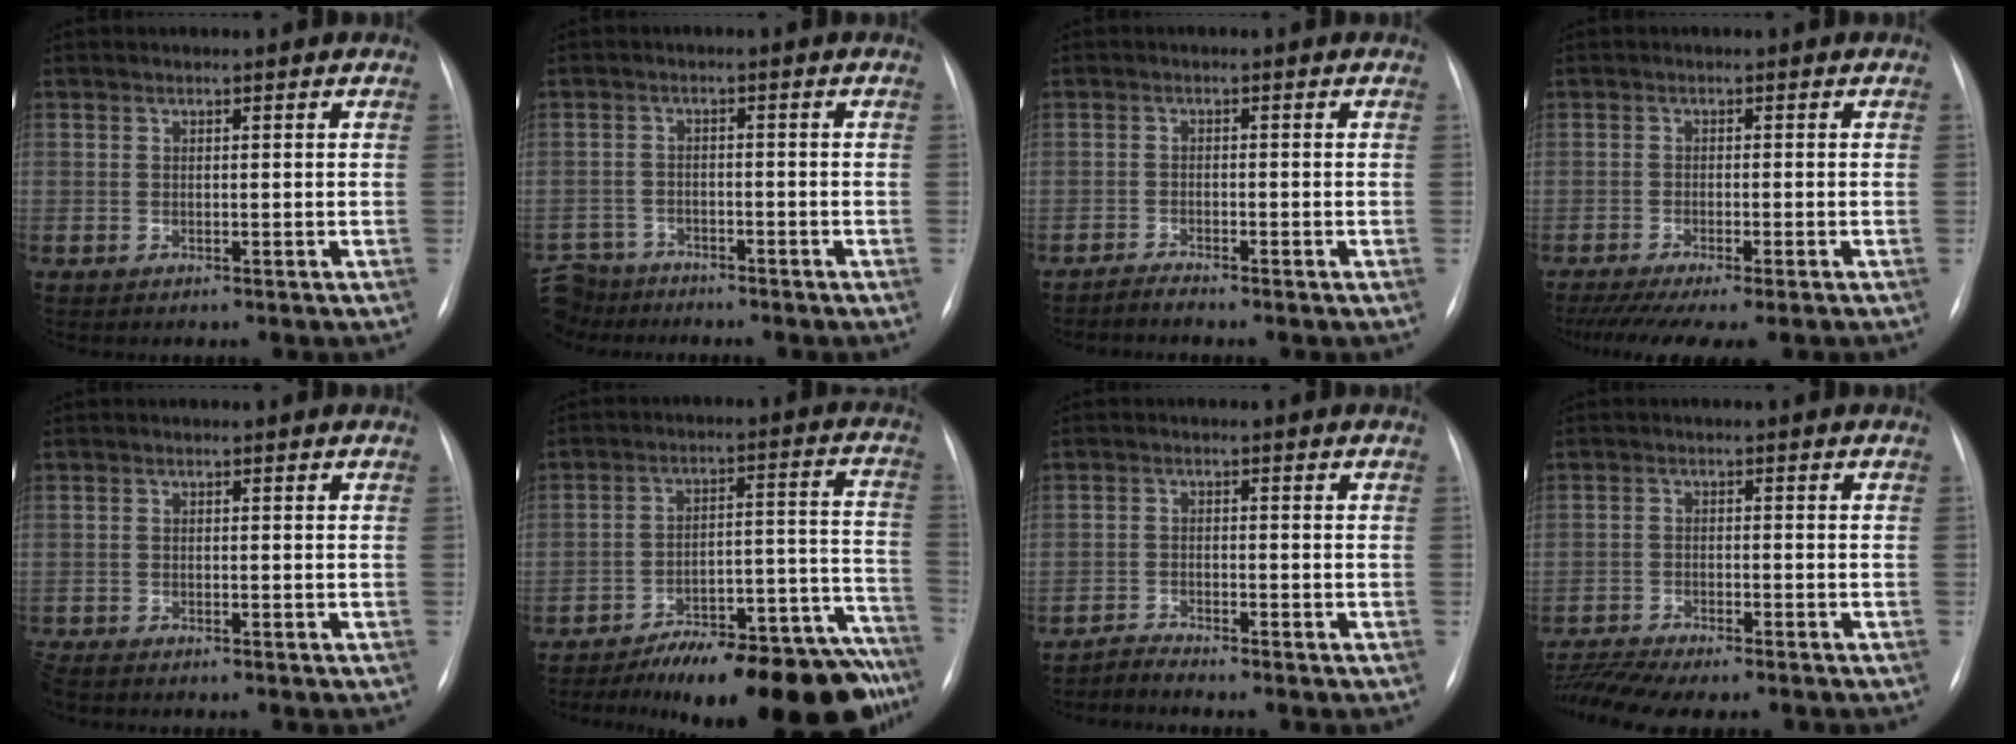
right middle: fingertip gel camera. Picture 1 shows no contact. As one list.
[{"total": 8.4, "force": [-7.6, 3.7, 0.3], "torque": [-0.019, 0.009, -0.131]}, {"total": 1.4, "force": [-1.4, -0.2, 0.1], "torque": [-0.005, -0.004, -0.026]}, {"total": 10.0, "force": [-7.9, 1.0, 6.0], "torque": [-0.083, -0.015, -0.121]}, {"total": 2.0, "force": [-1.9, 0.3, 0.7], "torque": [-0.015, -0.009, -0.034]}, {"total": 23.8, "force": [-20.1, 5.2, 11.7], "torque": [-0.074, 0.028, -0.279]}, {"total": 1.9, "force": [-1.8, -0.2, -0.3], "torque": [0.006, -0.010, -0.037]}, {"total": 7.8, "force": [-7.2, 0.2, 3.1], "torque": [-0.050, -0.003, -0.115]}]